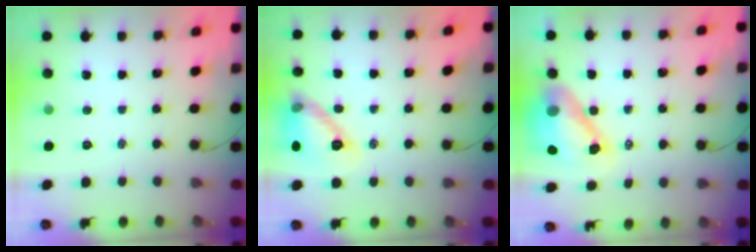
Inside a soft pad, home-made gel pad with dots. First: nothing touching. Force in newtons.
{"total": 12.9, "press": 12.9, "slide": 0.3}
{"total": 12.5, "press": 11.9, "slide": 4.0}